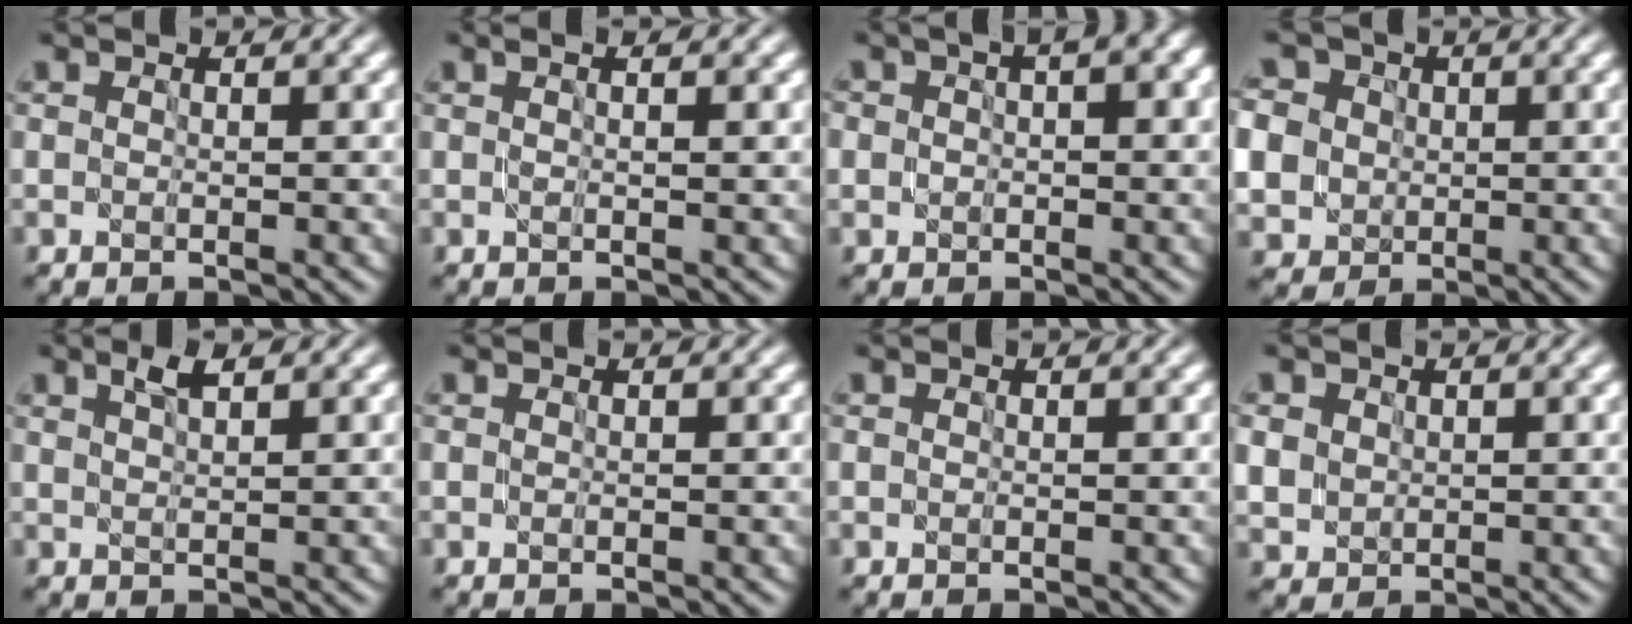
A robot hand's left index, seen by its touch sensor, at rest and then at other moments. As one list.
[{"total": 1.9, "force": [0.8, 0.7, 1.6], "torque": [-0.012, -0.005, -0.004]}, {"total": 3.9, "force": [0.8, 2.4, 2.9], "torque": [-0.034, 0.012, 0.008]}, {"total": 9.6, "force": [1.1, 8.7, 3.8], "torque": [-0.101, 0.018, 0.005]}, {"total": 1.7, "force": [1.2, 0.4, 1.1], "torque": [-0.022, 0.005, 0.021]}, {"total": 0.0}, {"total": 0.0}, {"total": 2.4, "force": [0.7, 2.2, 0.9], "torque": [-0.029, 0.000, 0.020]}]